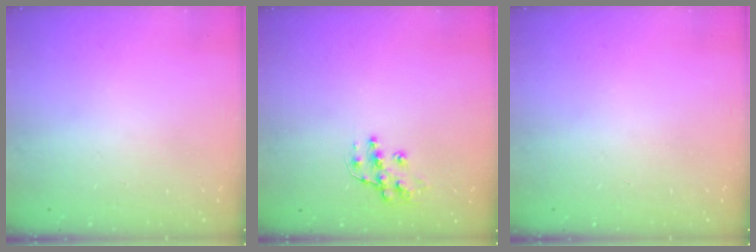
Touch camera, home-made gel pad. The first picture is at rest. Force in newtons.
{"total": 10.2, "press": 10.2, "slide": 0.8}
{"total": 0.0}